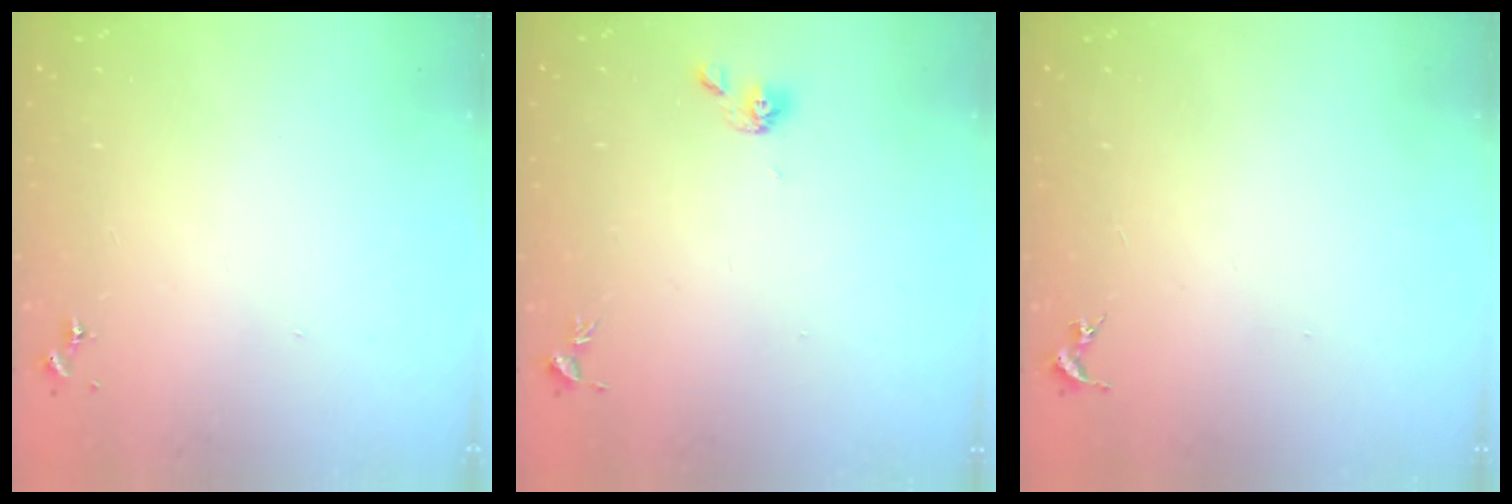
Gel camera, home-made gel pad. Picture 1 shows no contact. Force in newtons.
{"total": 5.2, "press": 4.6, "slide": 2.3}
{"total": 0.0}